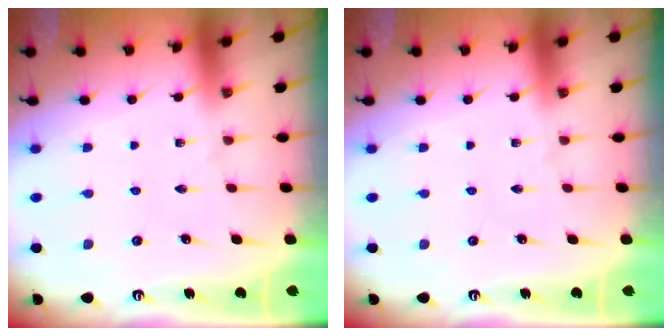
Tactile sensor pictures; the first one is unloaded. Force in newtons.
{"total": 0.0}